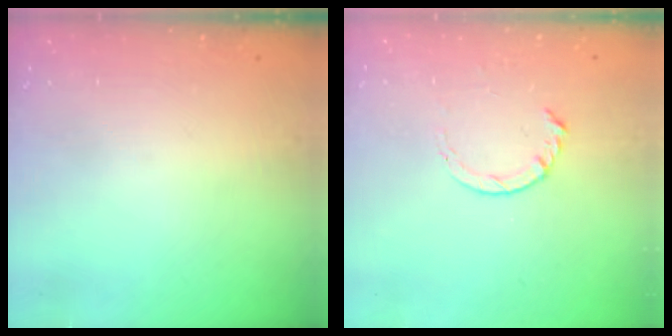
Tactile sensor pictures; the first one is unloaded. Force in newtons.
{"total": 4.7, "press": 4.7, "slide": 0.6}